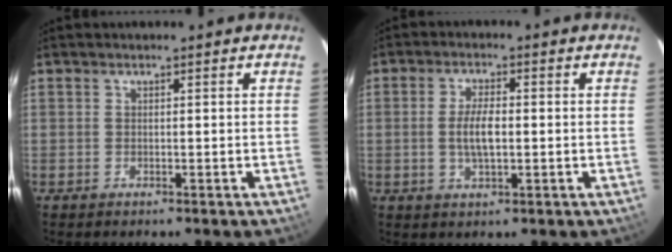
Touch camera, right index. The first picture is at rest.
{"total": 5.4, "force": [-0.4, 1.9, 5.1], "torque": [-0.098, 0.001, -0.005]}